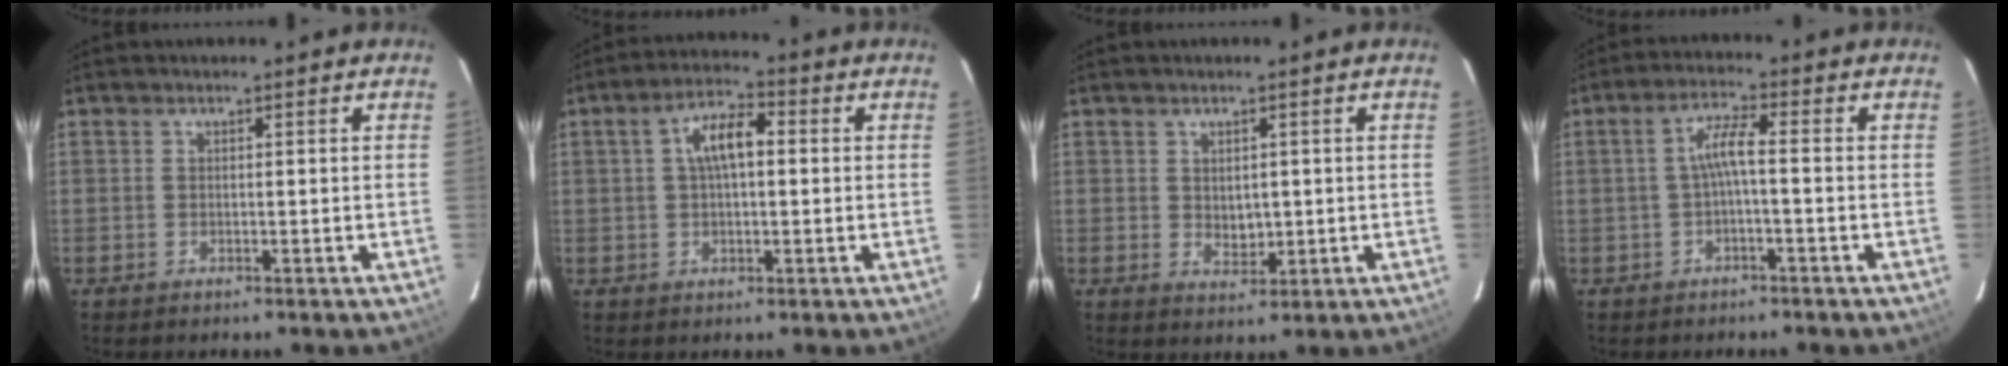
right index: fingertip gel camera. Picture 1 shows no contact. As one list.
[{"total": 7.0, "force": [1.1, 3.1, 6.1], "torque": [-0.116, 0.021, 0.020]}, {"total": 3.0, "force": [0.4, 2.3, 1.9], "torque": [-0.029, -0.001, 0.012]}, {"total": 4.0, "force": [-0.9, 0.3, 3.9], "torque": [-0.081, 0.010, -0.017]}]